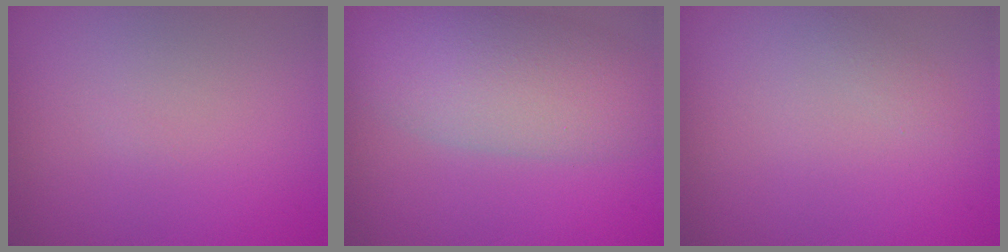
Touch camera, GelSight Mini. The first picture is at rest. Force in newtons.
{"total": 6.8, "press": 6.8, "slide": 0.2}
{"total": 0.6, "press": 0.6, "slide": 0.1}